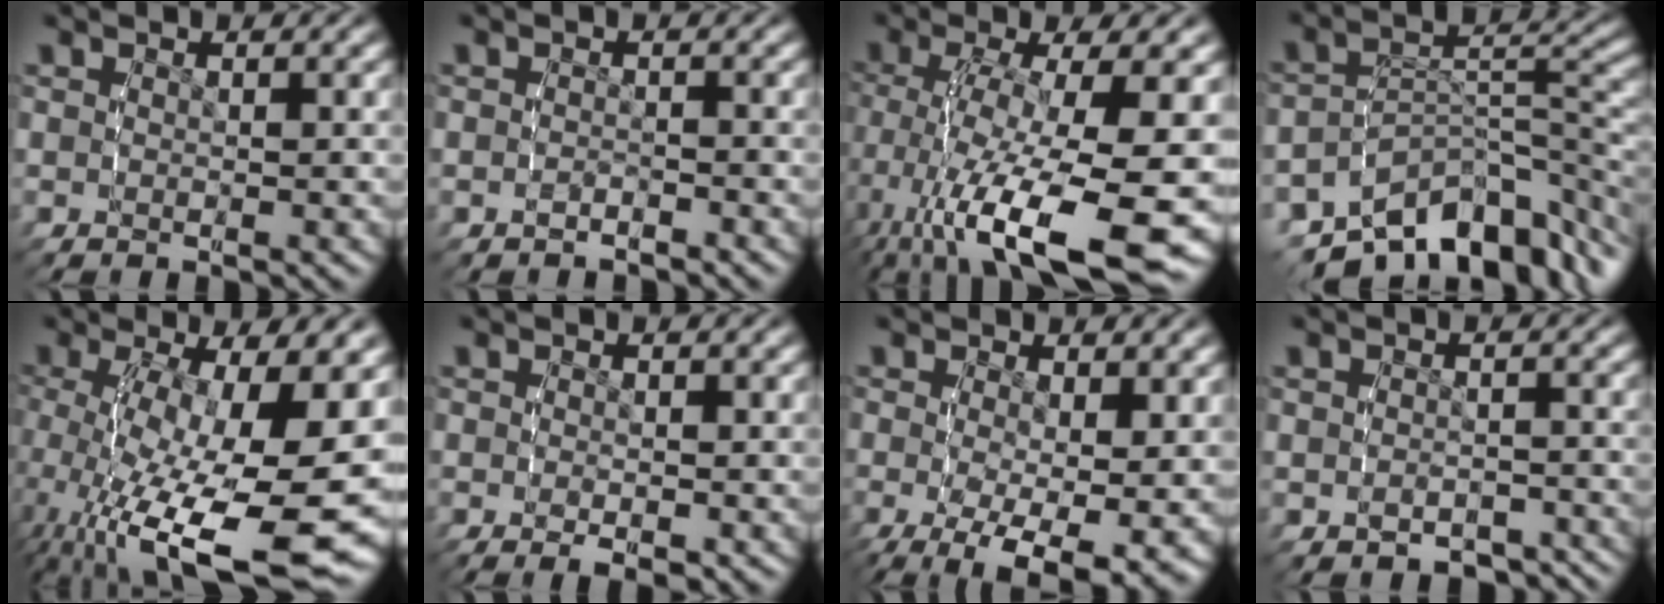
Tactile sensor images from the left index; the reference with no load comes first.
{"total": 1.4, "force": [-1.4, 0.4, 0.0], "torque": [0.000, -0.003, -0.018]}
{"total": 9.5, "force": [-2.5, 3.5, 8.4], "torque": [-0.143, -0.020, -0.018]}
{"total": 12.1, "force": [-6.7, 7.1, 7.1], "torque": [-0.099, -0.016, -0.102]}
{"total": 14.0, "force": [-5.0, 6.4, 11.4], "torque": [-0.192, -0.055, -0.036]}
{"total": 1.6, "force": [-0.7, 0.6, 1.3], "torque": [-0.019, -0.011, -0.004]}
{"total": 8.2, "force": [-3.7, 3.2, 6.6], "torque": [-0.119, -0.059, -0.028]}
{"total": 2.7, "force": [-2.4, 1.0, 0.3], "torque": [-0.001, -0.005, -0.037]}